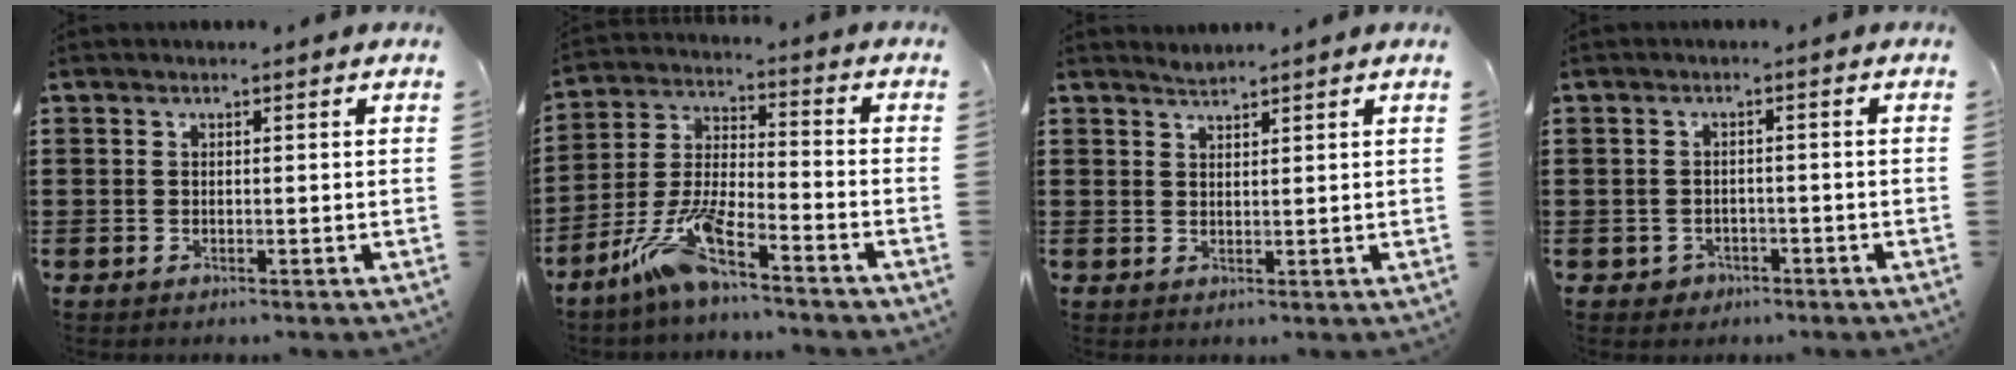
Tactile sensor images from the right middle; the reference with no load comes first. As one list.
[{"total": 10.1, "force": [-7.2, 1.5, 6.9], "torque": [-0.160, -0.005, -0.145]}, {"total": 1.2, "force": [1.2, -0.1, -0.2], "torque": [0.000, -0.001, 0.023]}, {"total": 1.5, "force": [-1.1, 1.0, 0.1], "torque": [-0.009, 0.000, -0.026]}]